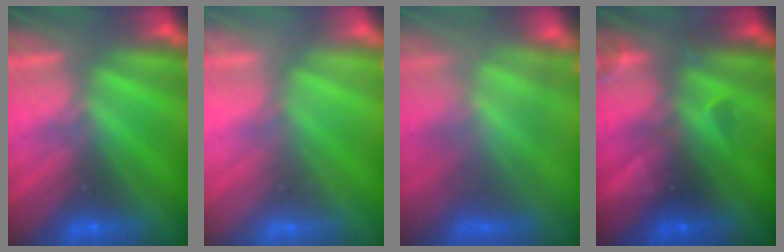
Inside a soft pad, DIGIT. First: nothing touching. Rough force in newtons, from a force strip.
{"total": 2.3}
{"total": 3.8}
{"total": 2.4}